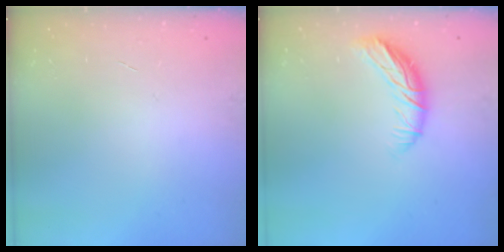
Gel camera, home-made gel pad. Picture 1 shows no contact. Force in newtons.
{"total": 10.2, "press": 10.2, "slide": 0.2}